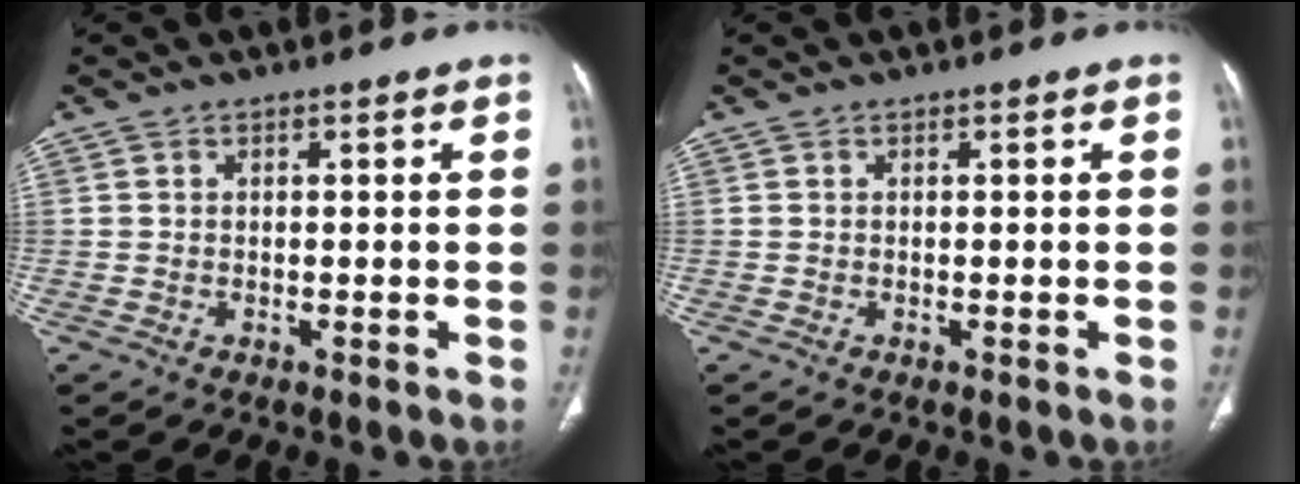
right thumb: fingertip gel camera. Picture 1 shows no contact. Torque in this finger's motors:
{"motor_torque": [-0.44, 0.28, 0.44, 0.13, -0.03]}